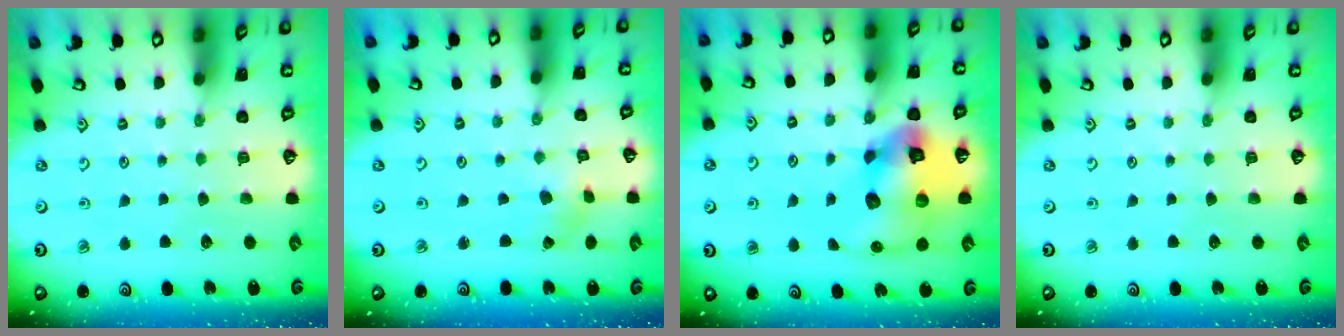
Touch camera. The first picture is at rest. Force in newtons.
{"total": 1.1, "press": 1.1, "slide": 0.2}
{"total": 17.8, "press": 17.6, "slide": 2.6}
{"total": 0.0}